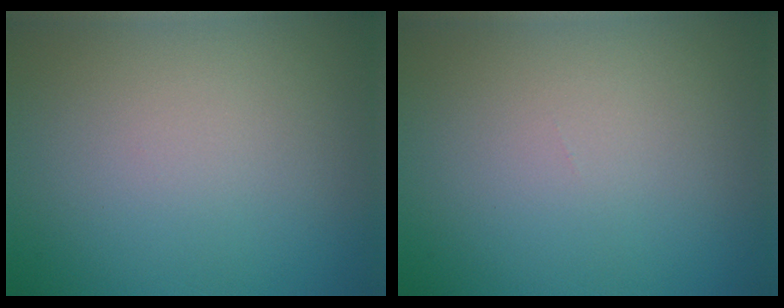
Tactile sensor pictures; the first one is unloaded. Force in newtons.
{"total": 0.0}